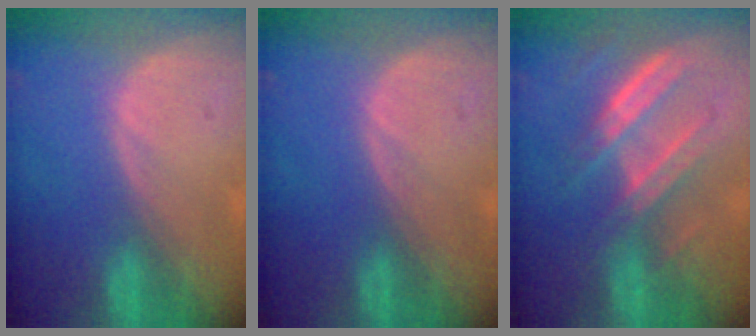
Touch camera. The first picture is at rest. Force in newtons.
{"total": 0.0}
{"total": 7.8, "press": 7.0, "slide": 3.4}